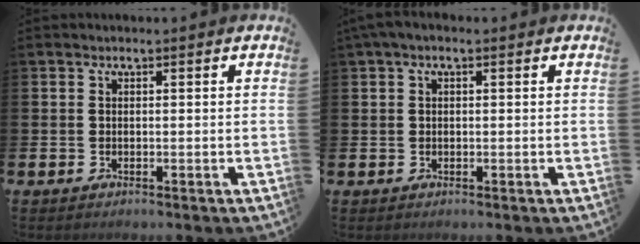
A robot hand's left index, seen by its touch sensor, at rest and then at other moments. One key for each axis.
{"total": 1.0, "fx": 0.2, "fy": 0.4, "fz": 0.9, "tx": -0.013, "ty": 0.005, "tz": 0.001}